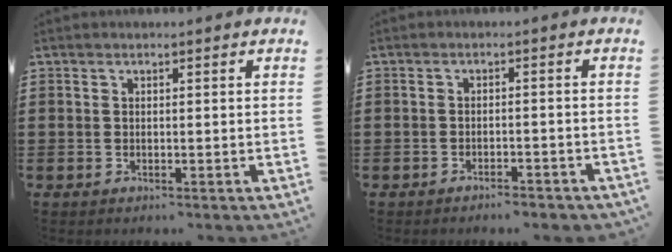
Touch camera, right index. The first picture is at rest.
{"total": 2.0, "force": [-1.9, 0.1, 0.3], "torque": [-0.011, 0.001, -0.041]}